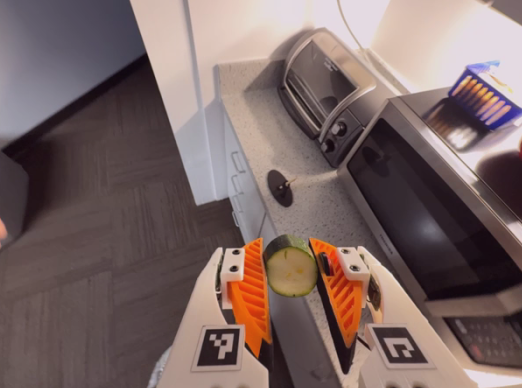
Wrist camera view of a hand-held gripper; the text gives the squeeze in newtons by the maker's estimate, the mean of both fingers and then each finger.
{"total": 9.6, "left": 9.6, "right": 9.6}